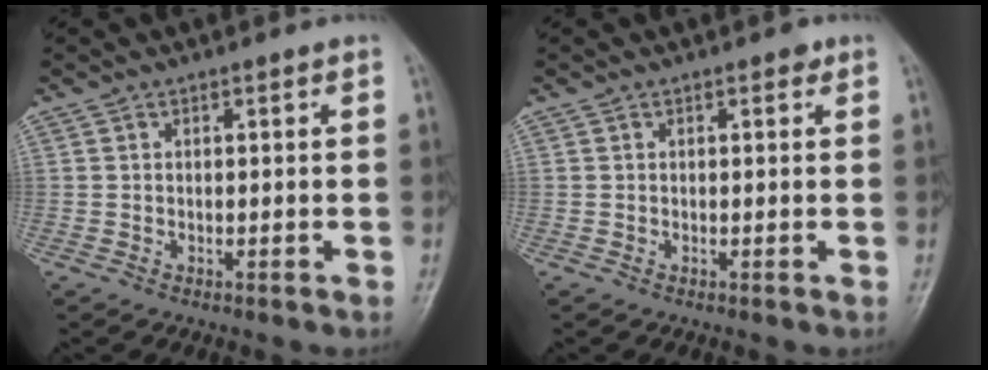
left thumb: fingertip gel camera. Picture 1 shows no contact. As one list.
[{"total": 0.9, "force": [0.4, 0.6, 0.5], "torque": [0.002, 0.000, 0.000]}]